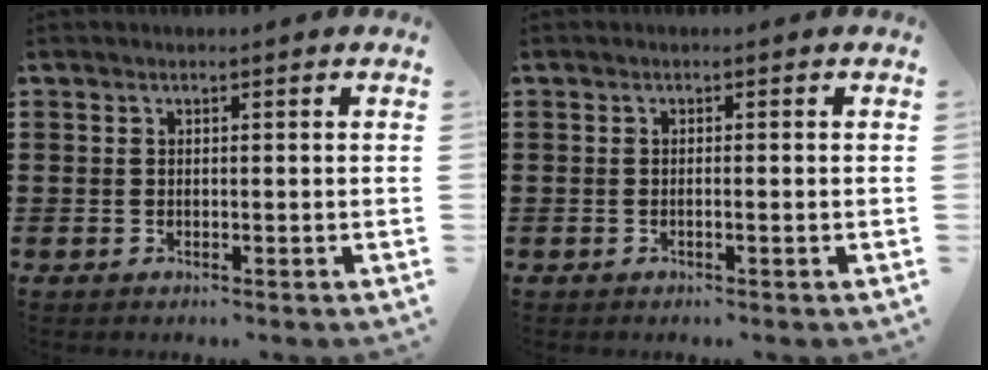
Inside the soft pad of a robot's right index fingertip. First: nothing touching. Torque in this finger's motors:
{"motor_torque": [-0.73, 0.73, -0.02, -0.01]}